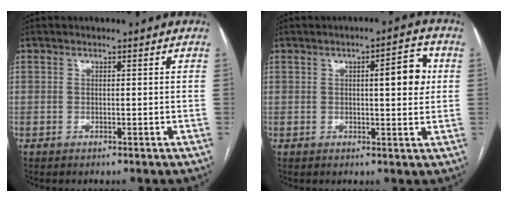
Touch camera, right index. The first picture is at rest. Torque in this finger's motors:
{"motor_torque": [0.22, 0.08, 0.11, 0.03]}